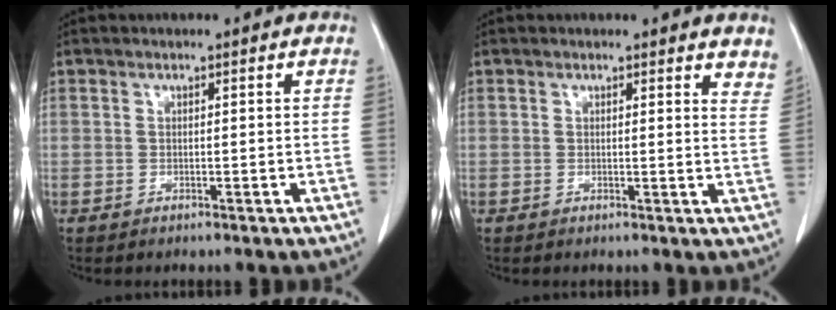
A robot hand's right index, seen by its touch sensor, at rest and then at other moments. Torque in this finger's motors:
{"motor_torque": [-0.12, 0.06, 0.01, 0.00]}